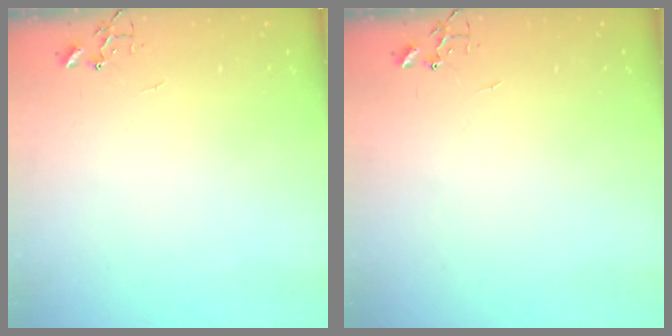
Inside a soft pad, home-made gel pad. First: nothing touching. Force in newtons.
{"total": 0.0}